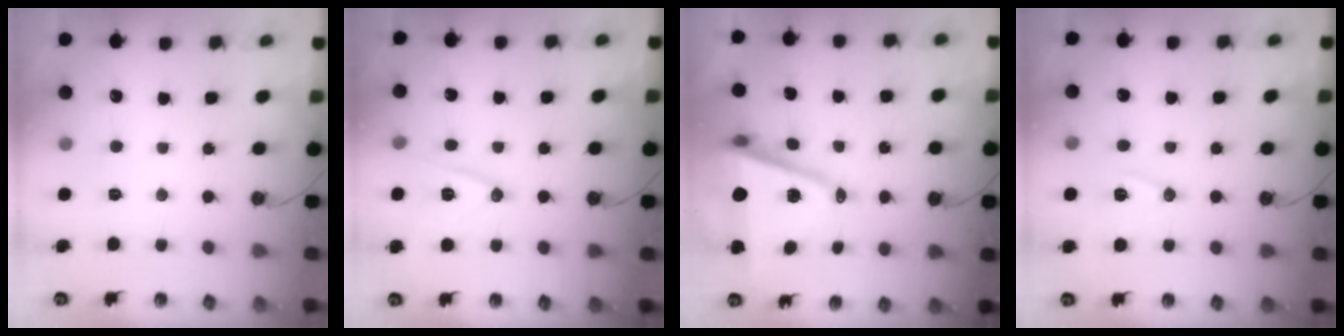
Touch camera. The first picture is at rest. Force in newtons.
{"total": 11.4, "press": 10.9, "slide": 3.4}
{"total": 10.7, "press": 9.9, "slide": 4.1}
{"total": 9.4, "press": 8.7, "slide": 3.5}